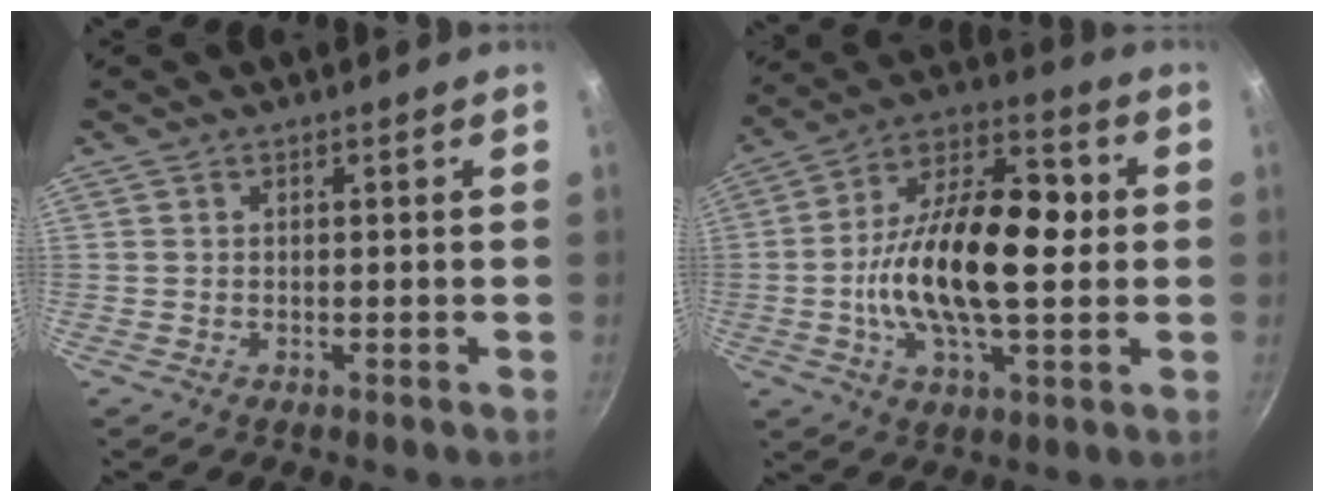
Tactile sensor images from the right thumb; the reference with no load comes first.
{"total": 21.5, "force": [-0.3, 10.6, 18.7], "torque": [-0.304, 0.029, -0.019]}